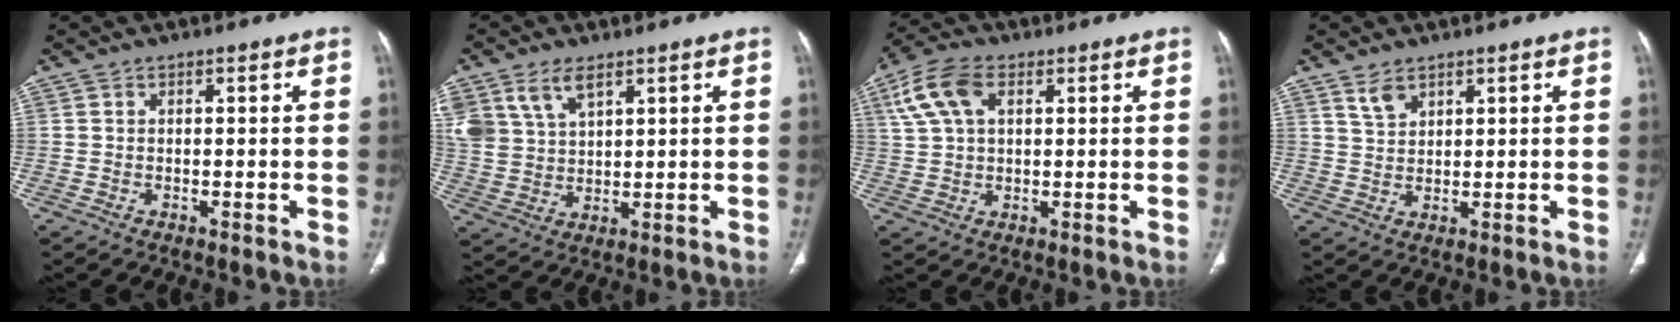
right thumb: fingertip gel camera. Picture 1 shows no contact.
{"total": 9.4, "force": [5.4, 5.2, 5.6], "torque": [-0.108, -0.009, 0.117]}
{"total": 9.2, "force": [3.4, 5.3, 6.7], "torque": [-0.141, 0.014, 0.066]}
{"total": 3.4, "force": [2.4, 1.8, 1.6], "torque": [-0.025, -0.013, 0.055]}